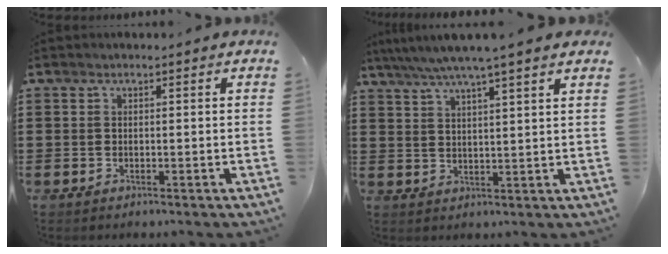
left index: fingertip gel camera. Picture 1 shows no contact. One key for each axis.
{"total": 5.3, "fx": 4.4, "fy": -0.4, "fz": 3.0, "tx": -0.071, "ty": -0.016, "tz": 0.075}